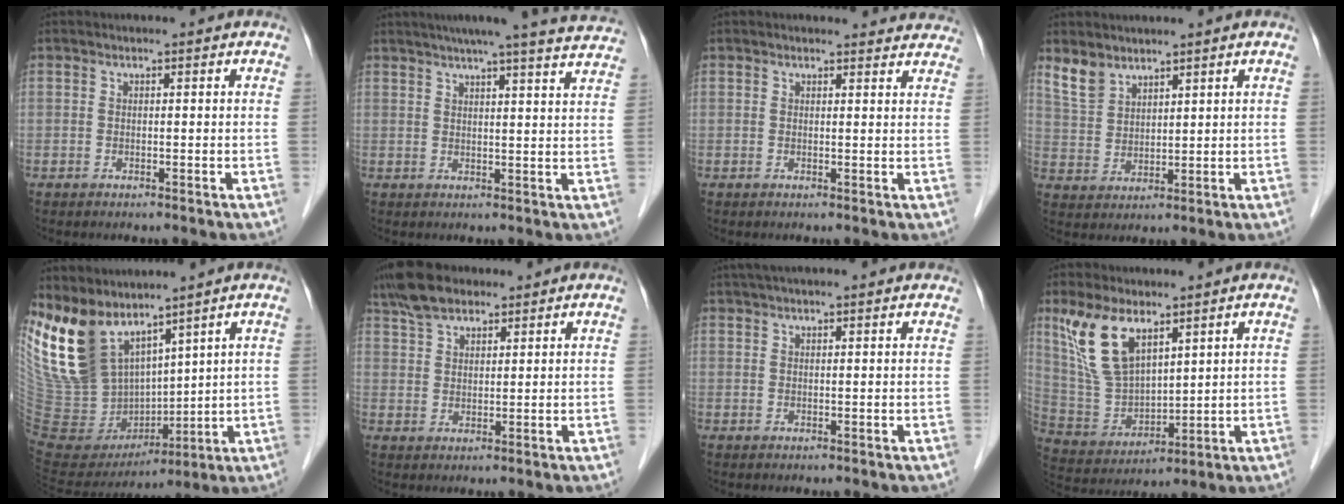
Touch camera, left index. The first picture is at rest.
{"total": 17.7, "force": [16.2, 0.2, 7.2], "torque": [-0.102, -0.009, 0.192]}
{"total": 5.9, "force": [5.7, 1.5, 0.4], "torque": [0.012, -0.005, 0.038]}
{"total": 4.8, "force": [4.1, 2.3, 1.2], "torque": [-0.033, 0.008, 0.093]}
{"total": 18.5, "force": [13.1, 9.4, 9.1], "torque": [-0.214, -0.001, 0.272]}
{"total": 7.0, "force": [5.5, 3.2, 2.8], "torque": [-0.062, 0.025, 0.109]}
{"total": 9.3, "force": [8.2, 1.0, 4.2], "torque": [-0.064, 0.039, 0.109]}
{"total": 10.6, "force": [6.5, 4.4, 7.1], "torque": [-0.159, 0.007, 0.145]}